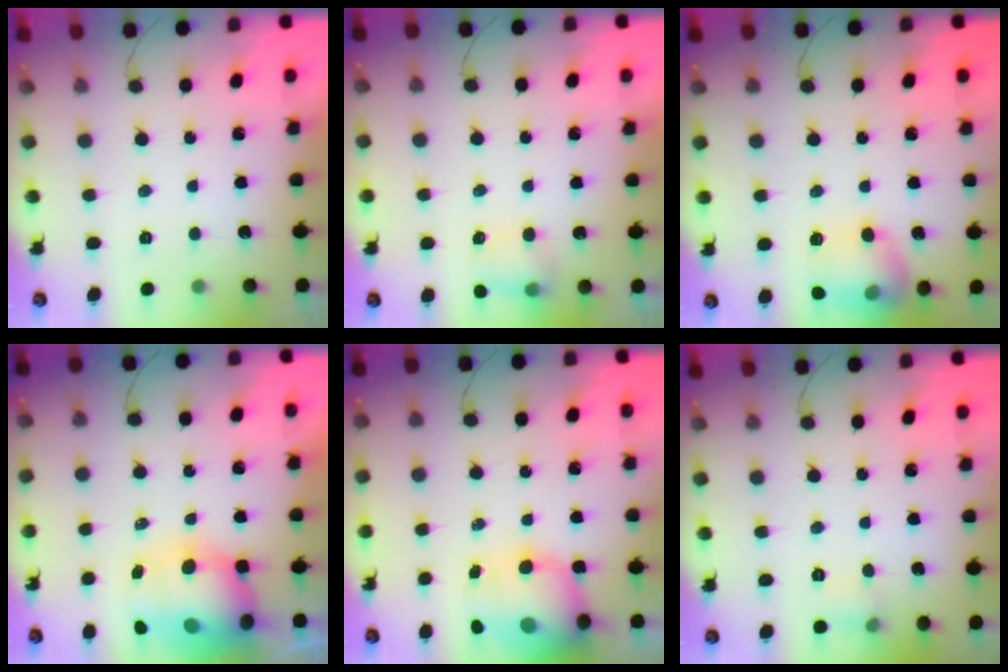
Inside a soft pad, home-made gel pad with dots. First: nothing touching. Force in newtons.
{"total": 5.6, "press": 5.4, "slide": 1.5}
{"total": 13.7, "press": 13.6, "slide": 1.2}
{"total": 14.3, "press": 13.9, "slide": 3.2}
{"total": 14.2, "press": 13.6, "slide": 4.0}
{"total": 5.2, "press": 4.9, "slide": 1.7}